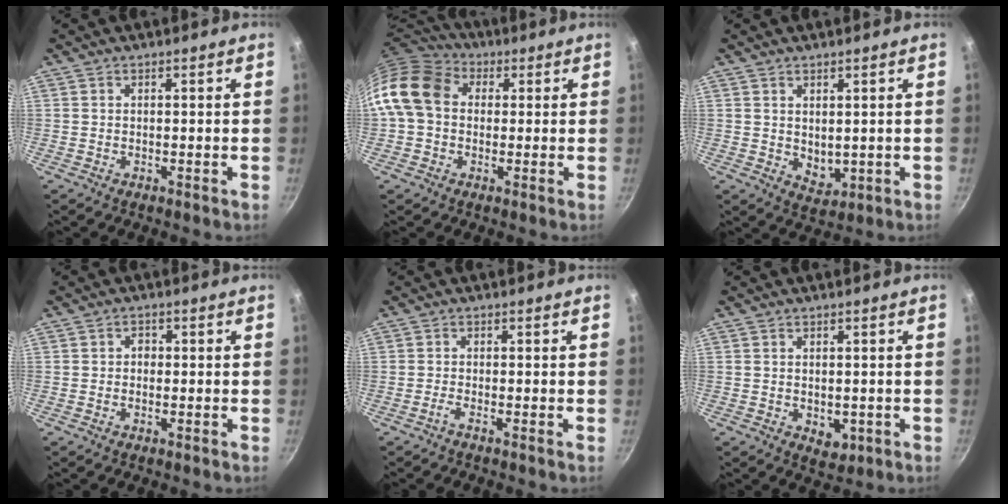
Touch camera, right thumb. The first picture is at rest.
{"total": 13.3, "force": [1.6, 10.5, 8.1], "torque": [-0.131, 0.027, 0.009]}
{"total": 3.8, "force": [1.1, 2.5, 2.7], "torque": [-0.031, -0.016, 0.029]}
{"total": 1.7, "force": [-0.1, 1.3, 1.0], "torque": [-0.012, 0.001, -0.006]}
{"total": 1.1, "force": [-0.8, -0.3, 0.8], "torque": [-0.028, 0.001, -0.021]}
{"total": 3.5, "force": [-0.7, 2.4, 2.4], "torque": [-0.025, -0.004, -0.003]}